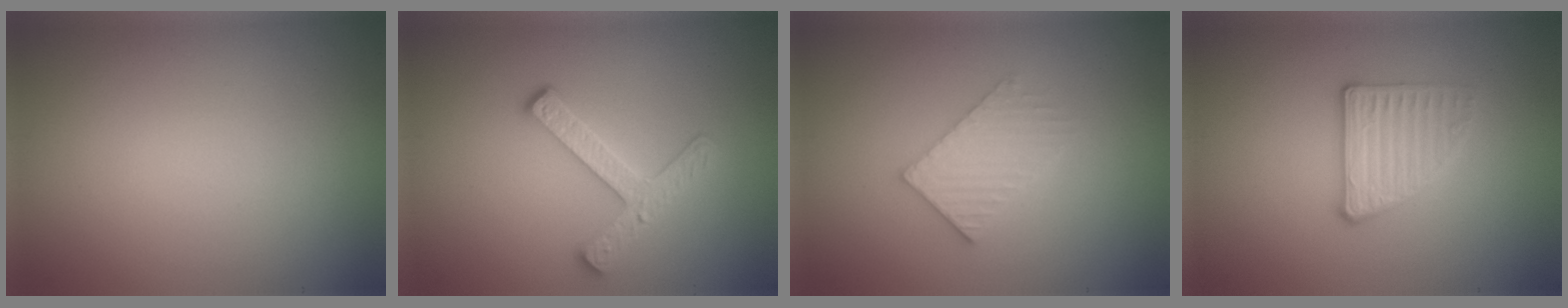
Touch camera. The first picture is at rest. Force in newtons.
{"total": 3.8, "press": 3.1, "slide": 2.2}
{"total": 3.0, "press": 3.0, "slide": 0.5}
{"total": 2.8, "press": 2.7, "slide": 0.7}